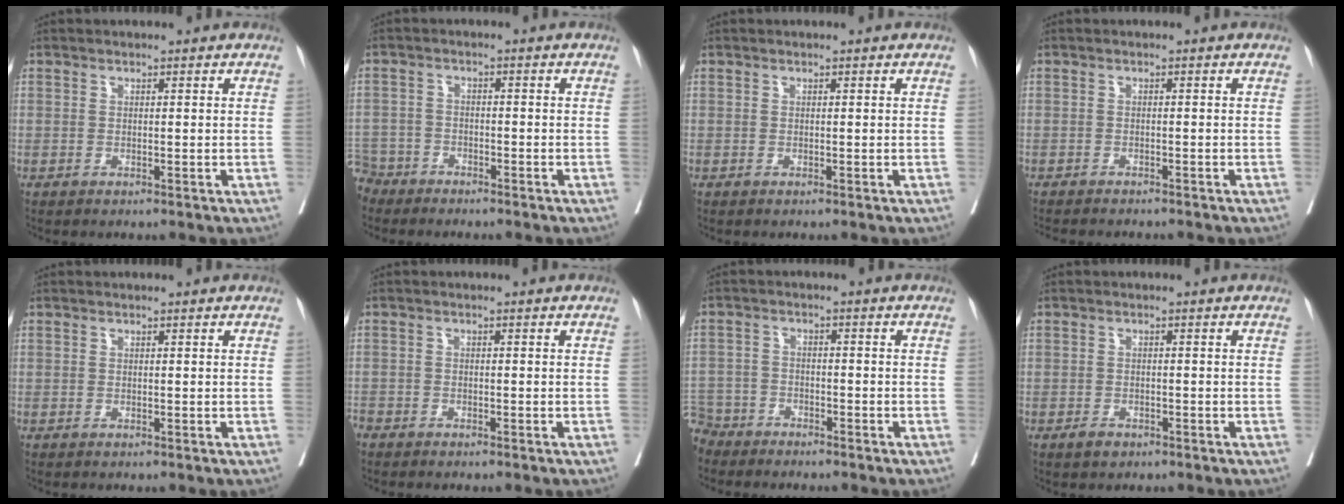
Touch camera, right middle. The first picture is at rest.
{"total": 5.8, "force": [-4.9, 2.9, -0.7], "torque": [0.013, -0.002, -0.100]}
{"total": 0.0}
{"total": 6.9, "force": [-6.2, 1.2, 2.6], "torque": [-0.028, -0.006, -0.084]}
{"total": 0.0}
{"total": 2.7, "force": [-2.4, 1.0, 0.8], "torque": [-0.011, -0.003, -0.043]}
{"total": 6.8, "force": [-6.1, 3.2, -0.1], "torque": [-0.002, -0.005, -0.114]}
{"total": 1.9, "force": [-1.3, 1.0, 0.9], "torque": [-0.015, 0.002, -0.017]}